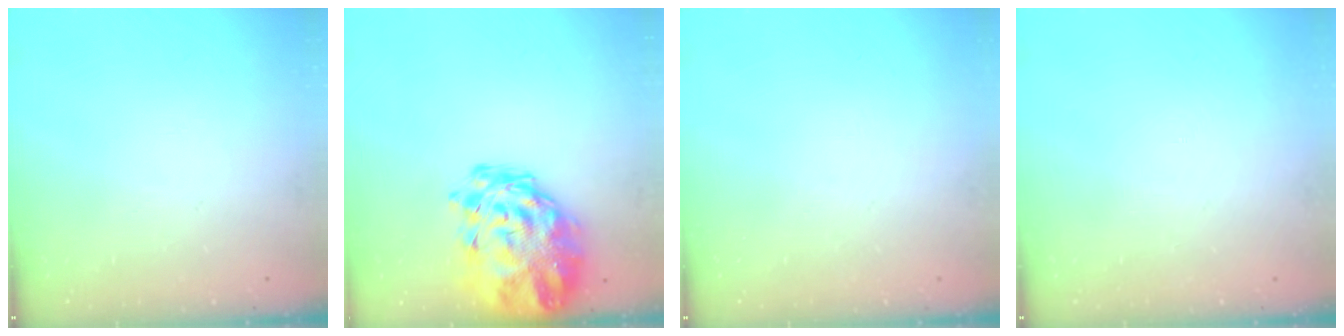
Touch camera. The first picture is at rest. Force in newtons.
{"total": 10.6, "press": 9.9, "slide": 3.7}
{"total": 0.0}
{"total": 0.0}